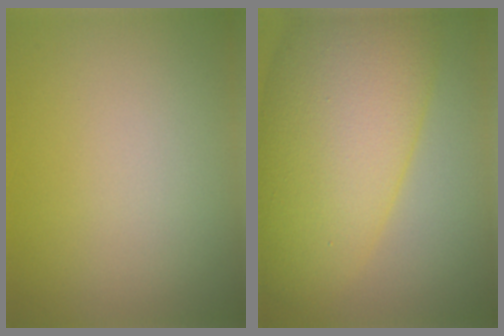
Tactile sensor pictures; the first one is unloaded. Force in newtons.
{"total": 13.3, "press": 13.3, "slide": 0.3}